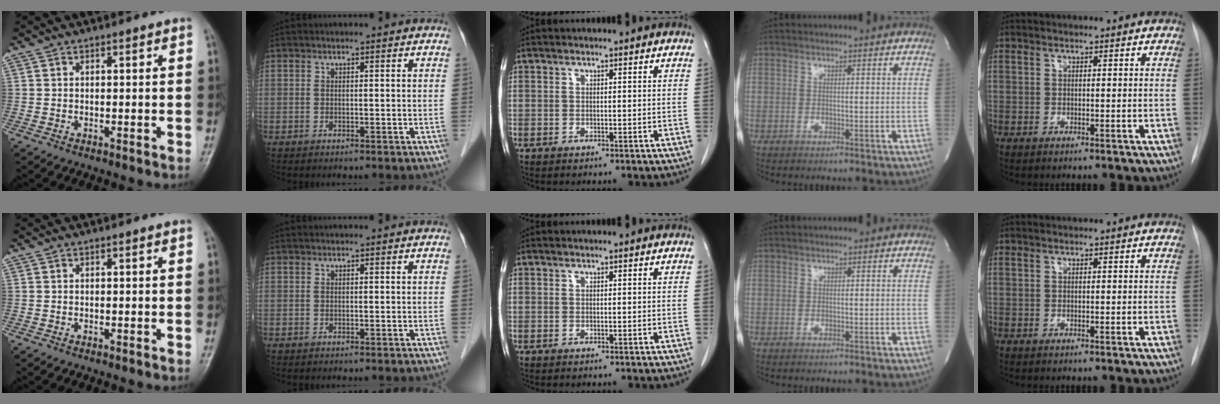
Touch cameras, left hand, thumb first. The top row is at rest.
{}